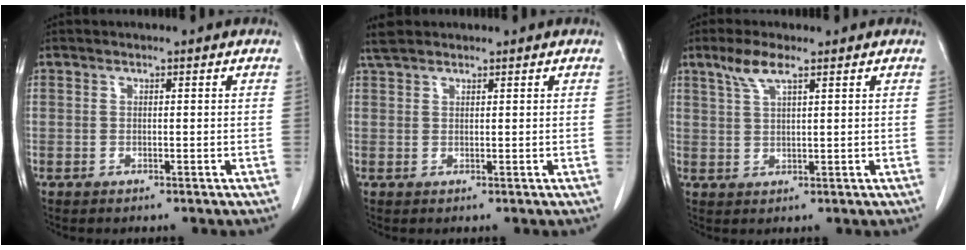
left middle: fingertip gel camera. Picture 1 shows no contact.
{"total": 2.7, "force": [2.4, 0.9, 1.0], "torque": [-0.023, 0.012, 0.045]}
{"total": 4.2, "force": [2.7, 0.6, 3.1], "torque": [-0.073, 0.007, 0.058]}